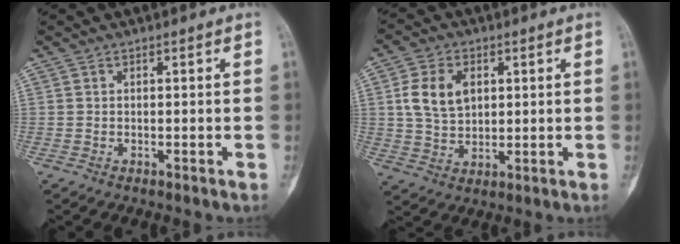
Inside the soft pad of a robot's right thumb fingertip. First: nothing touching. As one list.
[{"total": 9.0, "force": [2.3, 6.3, 6.0], "torque": [-0.102, -0.004, 0.045]}]